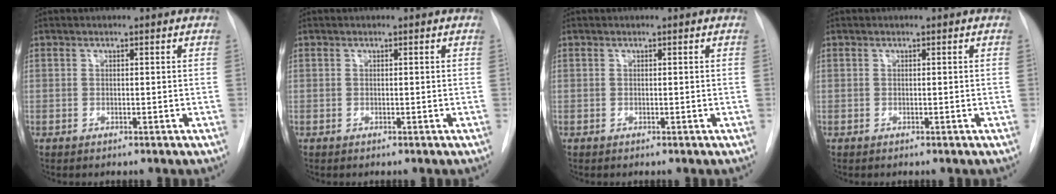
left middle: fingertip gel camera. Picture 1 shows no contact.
{"total": 0.0}
{"total": 0.0}
{"total": 0.0}